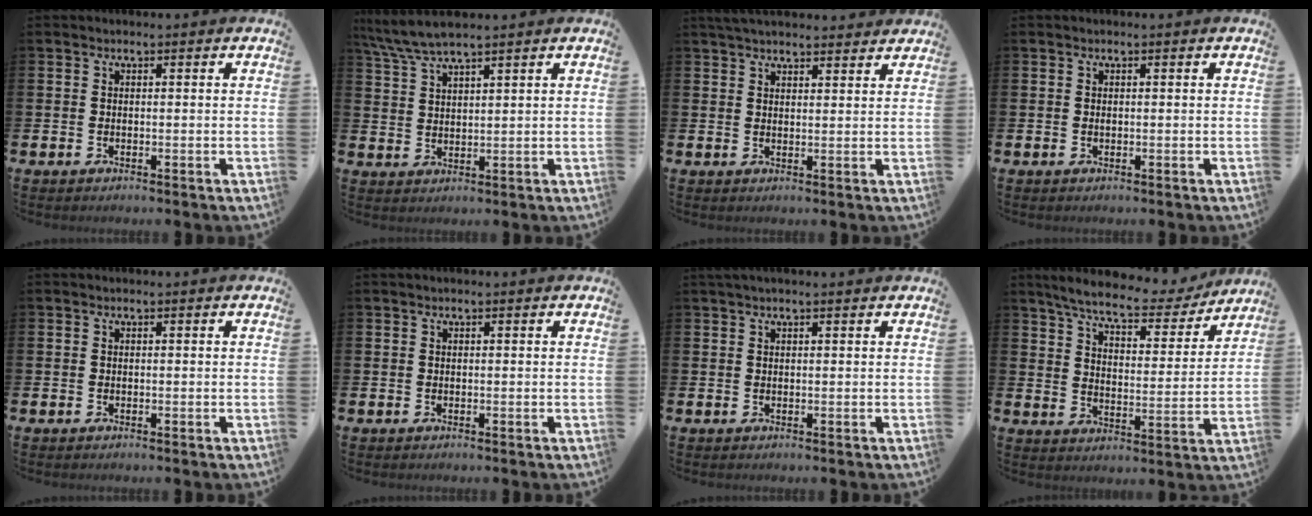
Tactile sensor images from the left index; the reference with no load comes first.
{"total": 5.4, "force": [4.8, 0.3, 2.4], "torque": [-0.063, -0.012, 0.088]}
{"total": 3.6, "force": [3.5, 0.6, 0.7], "torque": [-0.019, -0.011, 0.065]}
{"total": 0.0}
{"total": 0.0}
{"total": 0.0}
{"total": 1.2, "force": [1.0, 0.0, 0.6], "torque": [-0.011, 0.000, 0.019]}
{"total": 7.8, "force": [7.0, 1.3, 3.1], "torque": [-0.084, -0.042, 0.118]}